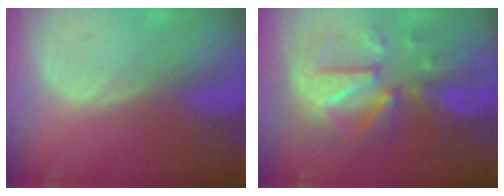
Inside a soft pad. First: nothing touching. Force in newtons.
{"total": 11.8, "press": 11.8, "slide": 1.2}